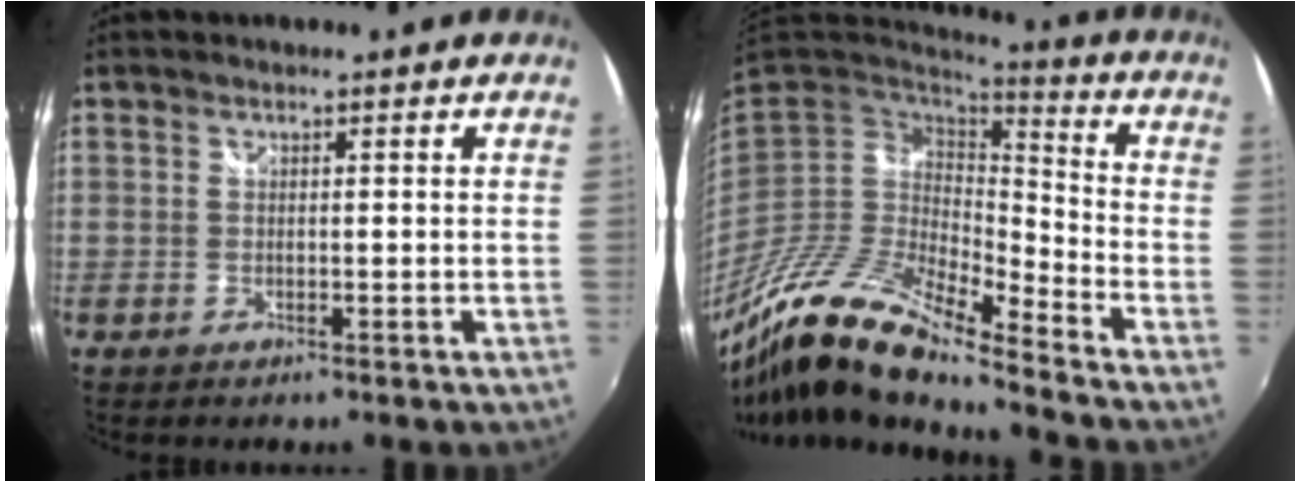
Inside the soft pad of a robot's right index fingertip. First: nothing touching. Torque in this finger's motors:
{"motor_torque": [-1.36, -0.78, -0.26, -0.13]}